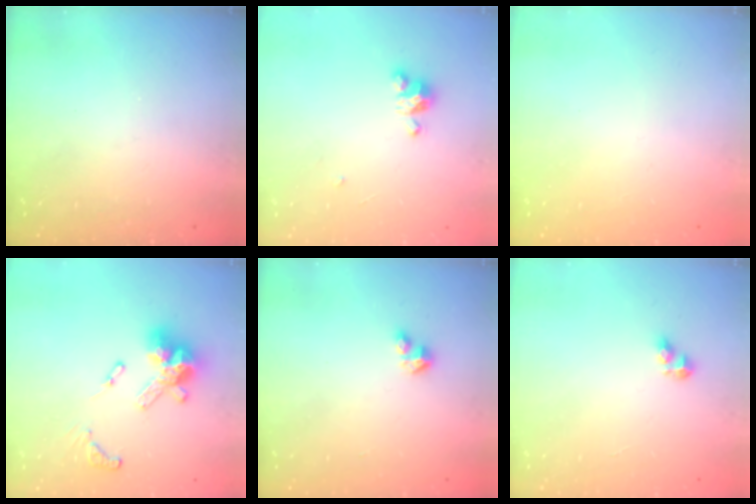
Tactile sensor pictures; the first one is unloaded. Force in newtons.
{"total": 4.2, "press": 4.2, "slide": 0.2}
{"total": 0.0}
{"total": 13.7, "press": 13.6, "slide": 1.8}
{"total": 2.9, "press": 2.8, "slide": 0.6}
{"total": 4.8, "press": 4.7, "slide": 0.4}